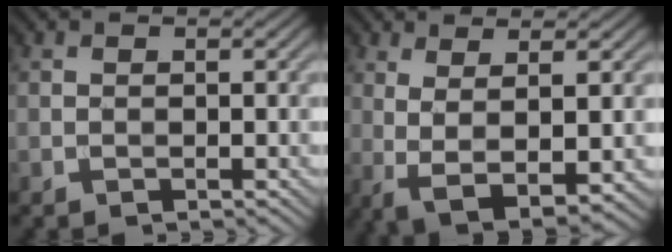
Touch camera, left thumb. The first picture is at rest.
{"total": 5.5, "force": [0.6, 1.2, 5.4], "torque": [-0.113, -0.009, 0.020]}